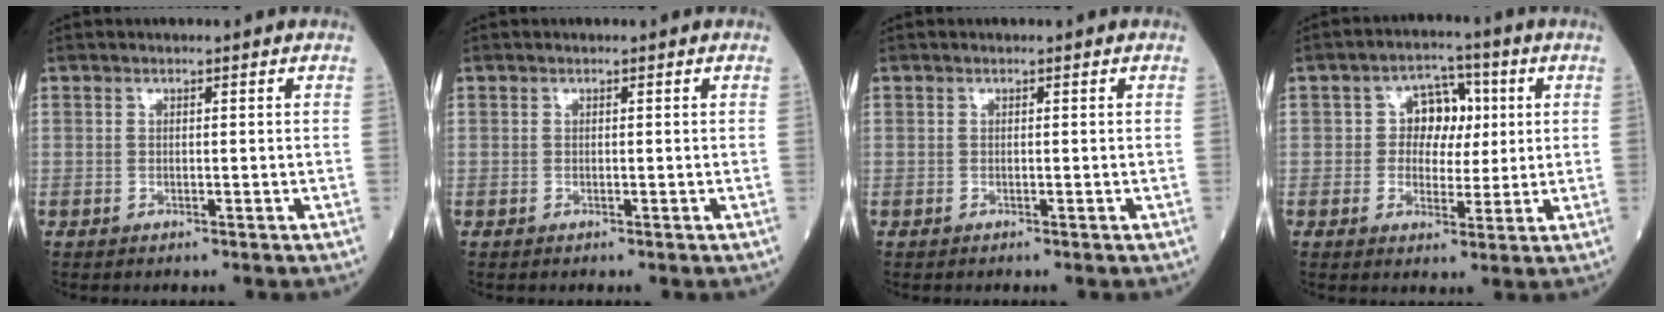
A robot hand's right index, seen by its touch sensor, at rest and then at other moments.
{"total": 0.0}
{"total": 0.0}
{"total": 6.3, "force": [1.0, 4.8, 3.9], "torque": [-0.051, 0.021, 0.015]}